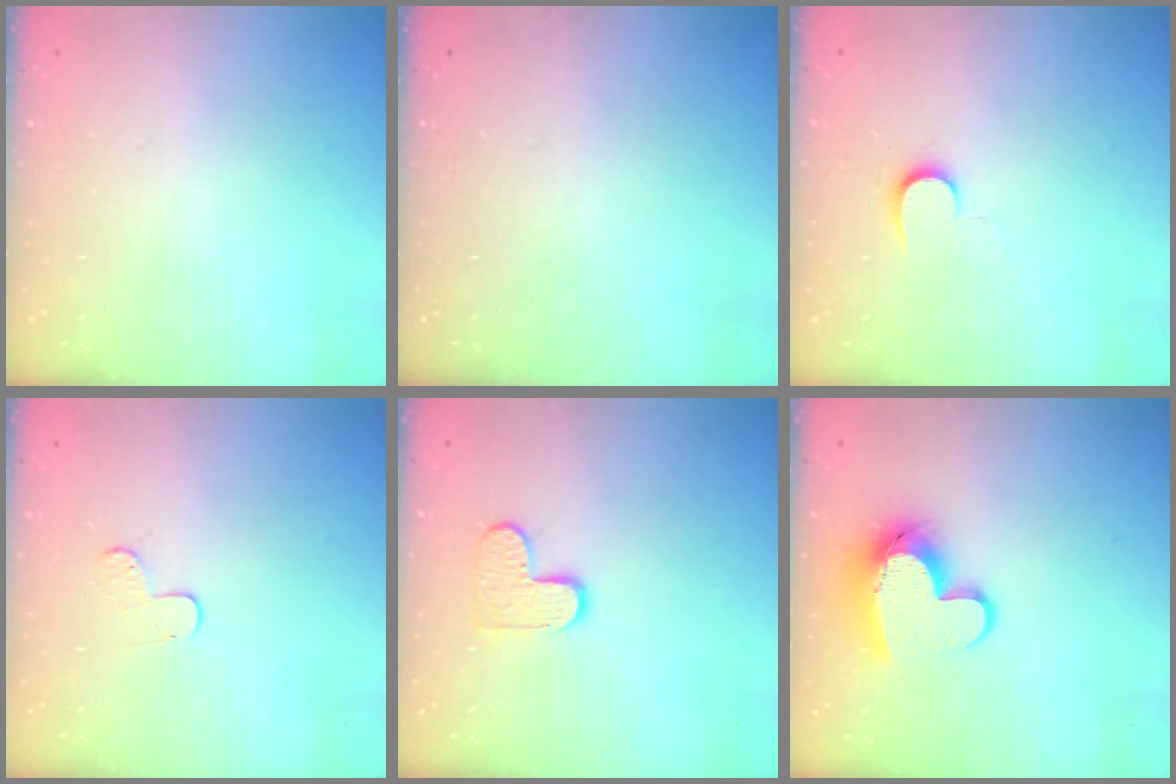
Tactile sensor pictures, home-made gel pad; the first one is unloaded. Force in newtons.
{"total": 0.0}
{"total": 6.9, "press": 6.9, "slide": 0.8}
{"total": 5.5, "press": 5.5, "slide": 0.6}
{"total": 8.3, "press": 8.2, "slide": 0.5}
{"total": 12.4, "press": 12.3, "slide": 1.2}